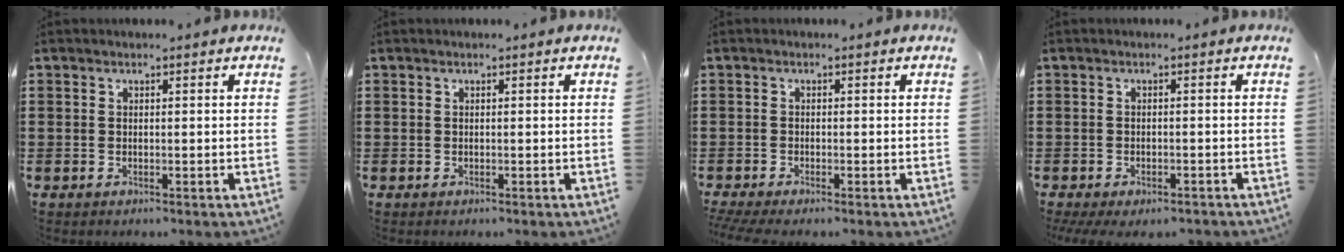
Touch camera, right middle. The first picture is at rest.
{"total": 0.0}
{"total": 1.2, "force": [-1.0, -0.3, 0.6], "torque": [-0.020, -0.009, -0.019]}
{"total": 1.7, "force": [-1.6, 0.2, 0.3], "torque": [-0.012, -0.006, -0.033]}